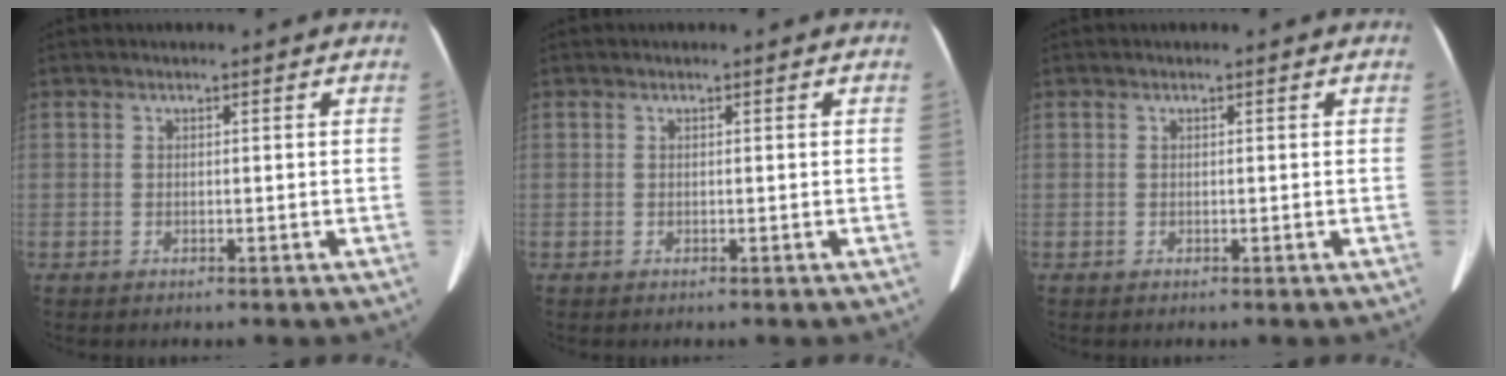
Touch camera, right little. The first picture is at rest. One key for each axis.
{"total": 0.0}
{"total": 0.0}